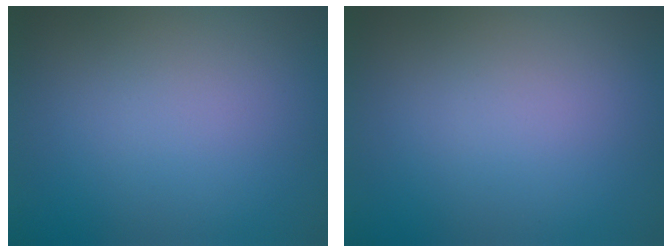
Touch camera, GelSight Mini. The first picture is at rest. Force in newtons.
{"total": 0.0}